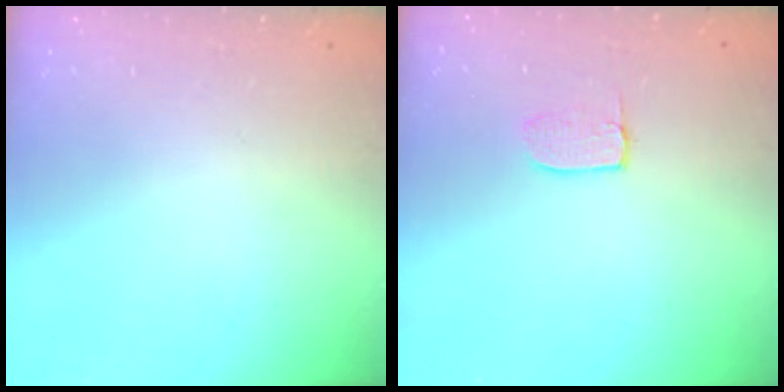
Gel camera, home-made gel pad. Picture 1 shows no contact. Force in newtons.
{"total": 4.9, "press": 4.8, "slide": 0.4}